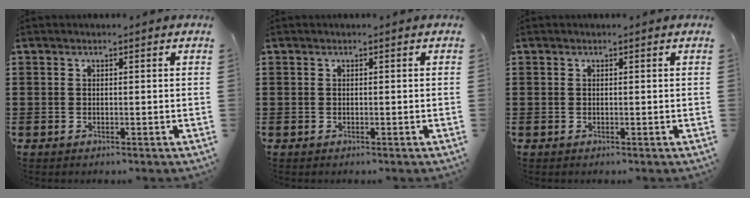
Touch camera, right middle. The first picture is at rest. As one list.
[{"total": 0.0}, {"total": 0.0}]